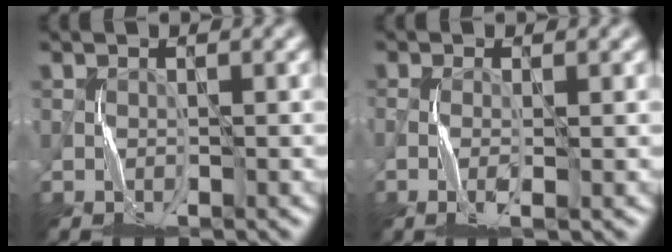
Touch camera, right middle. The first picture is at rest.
{"total": 1.5, "force": [-0.5, 0.0, 1.4], "torque": [-0.033, -0.001, -0.012]}